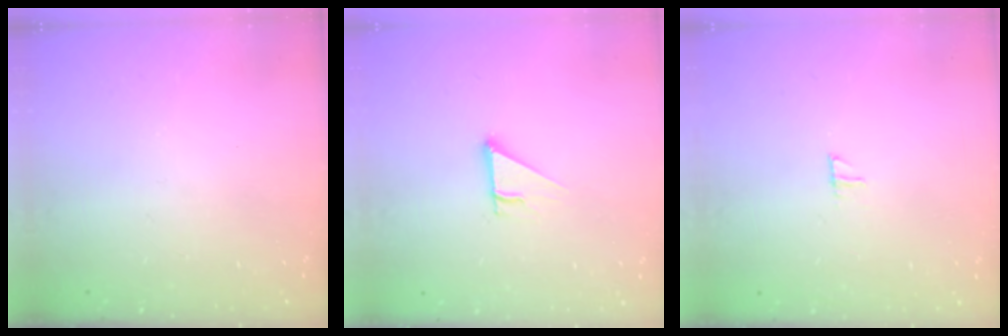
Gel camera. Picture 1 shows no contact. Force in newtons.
{"total": 2.5, "press": 2.5, "slide": 0.2}
{"total": 3.7, "press": 3.7, "slide": 0.3}